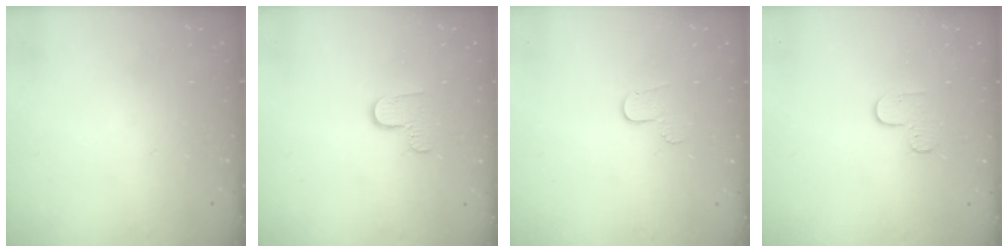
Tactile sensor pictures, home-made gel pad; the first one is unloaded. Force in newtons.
{"total": 5.1, "press": 5.0, "slide": 0.5}
{"total": 5.1, "press": 5.1, "slide": 0.5}
{"total": 5.5, "press": 5.5, "slide": 0.5}